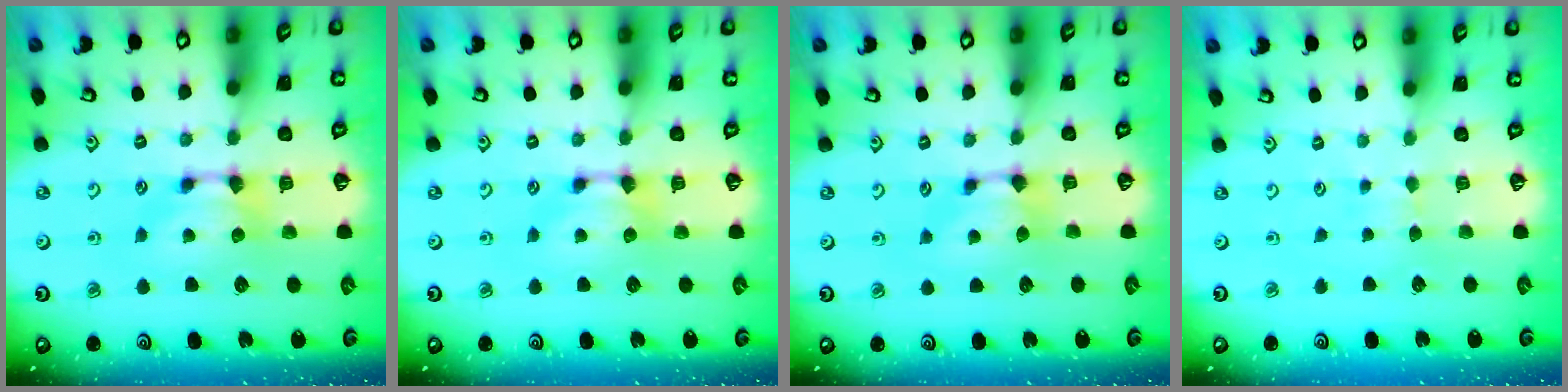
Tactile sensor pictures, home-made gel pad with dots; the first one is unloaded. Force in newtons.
{"total": 0.0}
{"total": 0.7, "press": 0.4, "slide": 0.6}
{"total": 2.8, "press": 2.8, "slide": 0.2}